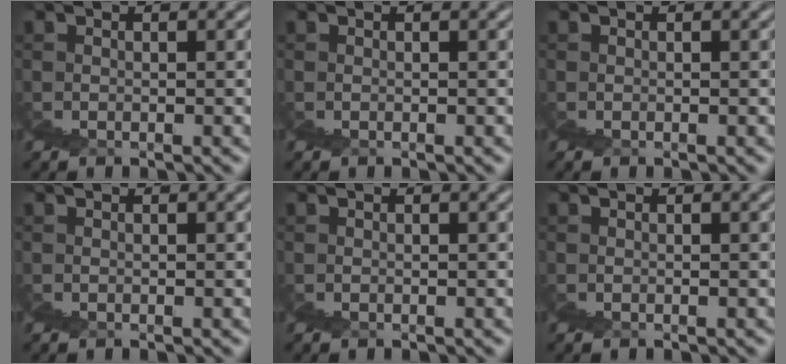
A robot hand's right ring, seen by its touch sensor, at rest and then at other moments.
{"total": 0.0}
{"total": 0.0}
{"total": 0.0}
{"total": 0.0}
{"total": 0.0}